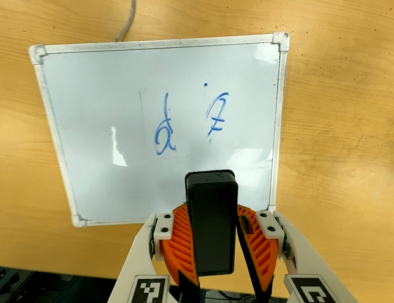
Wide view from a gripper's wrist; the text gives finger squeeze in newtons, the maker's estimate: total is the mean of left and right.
{"total": 8.0, "left": 8.9, "right": 7.1}